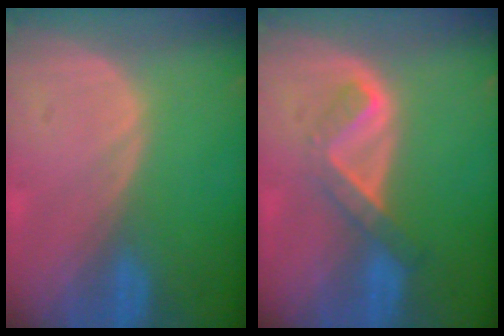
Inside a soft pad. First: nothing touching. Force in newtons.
{"total": 5.1, "press": 4.4, "slide": 2.7}